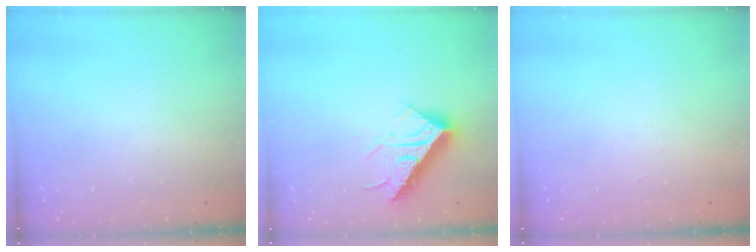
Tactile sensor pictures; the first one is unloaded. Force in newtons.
{"total": 16.3, "press": 16.3, "slide": 0.3}
{"total": 1.5, "press": 1.5, "slide": 0.1}